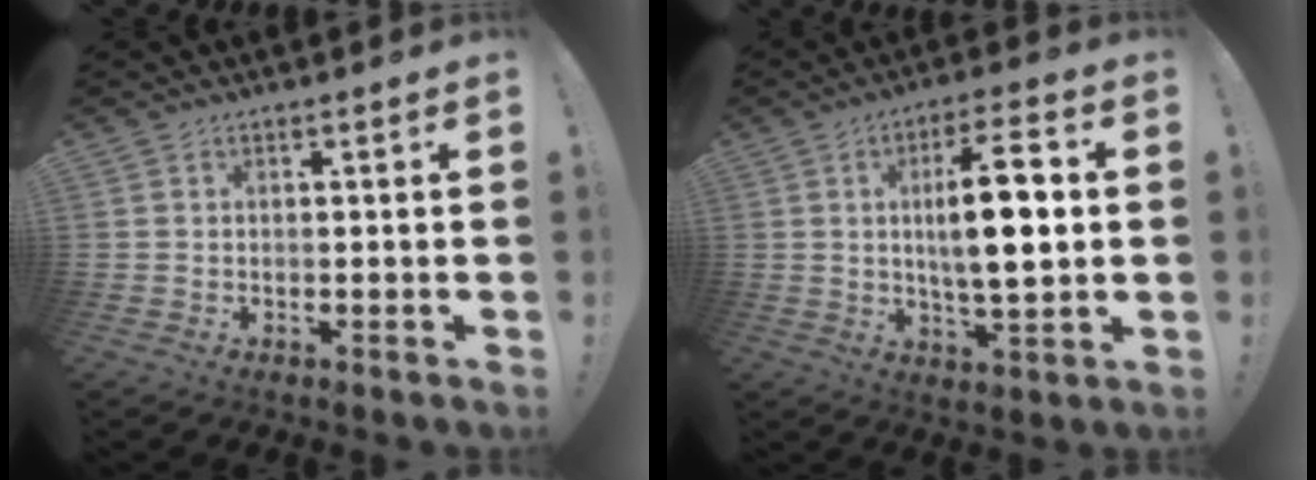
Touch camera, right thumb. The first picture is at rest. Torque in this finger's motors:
{"motor_torque": [-0.20, 0.65, 0.69, 0.55, 0.29]}